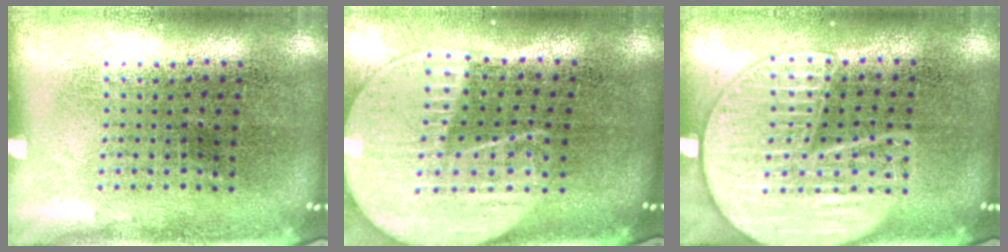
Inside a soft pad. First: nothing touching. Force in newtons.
{"total": 2.2, "press": 2.0, "slide": 1.1}
{"total": 2.7, "press": 2.7, "slide": 0.2}